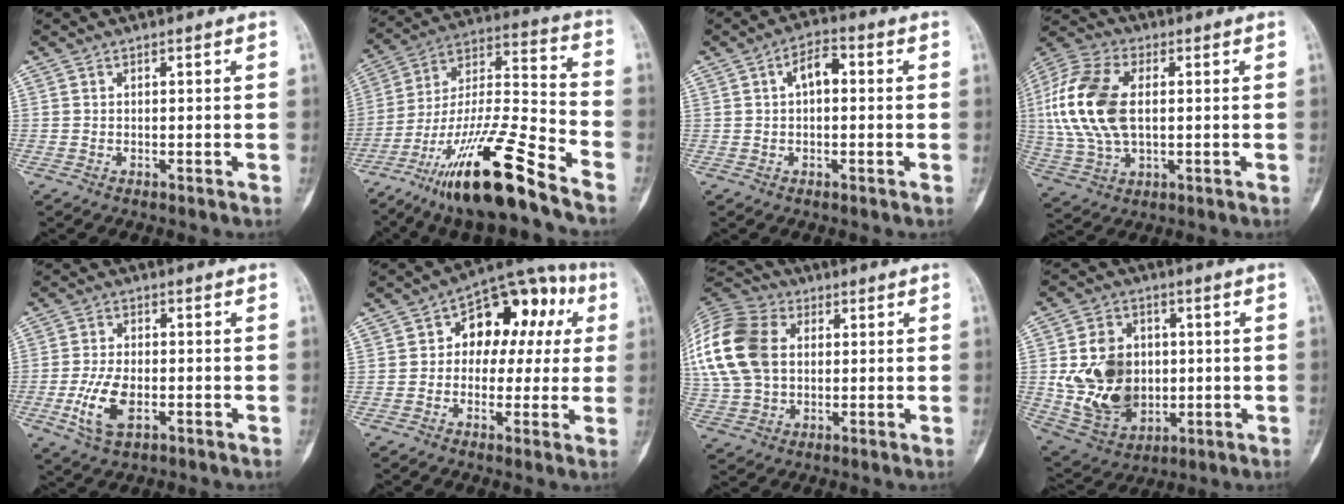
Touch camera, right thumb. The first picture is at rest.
{"total": 21.6, "force": [-14.6, 2.9, 15.7], "torque": [-0.326, 0.063, -0.260]}
{"total": 5.0, "force": [0.8, 2.7, 4.1], "torque": [-0.064, 0.017, 0.004]}
{"total": 17.4, "force": [1.7, 10.3, 14.0], "torque": [-0.304, 0.008, 0.034]}
{"total": 8.2, "force": [-2.5, 4.2, 6.6], "torque": [-0.141, 0.005, -0.044]}
{"total": 14.8, "force": [2.7, 10.3, 10.3], "torque": [-0.078, 0.045, 0.029]}
{"total": 22.1, "force": [3.9, 16.1, 14.6], "torque": [-0.335, 0.027, 0.077]}
{"total": 16.5, "force": [0.0, 12.7, 10.6], "torque": [-0.154, -0.004, 0.021]}